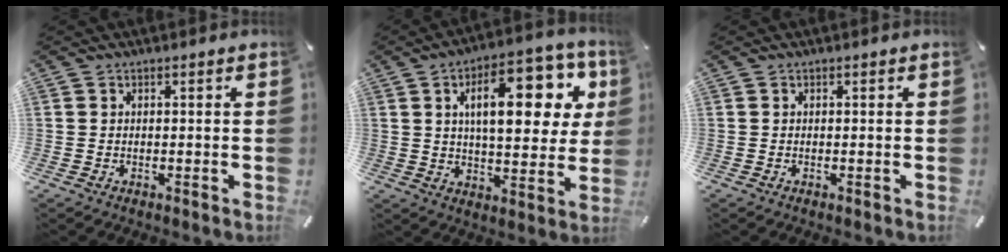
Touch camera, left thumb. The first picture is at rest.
{"total": 20.9, "force": [7.1, 9.2, 17.4], "torque": [-0.251, -0.011, 0.105]}
{"total": 0.0}